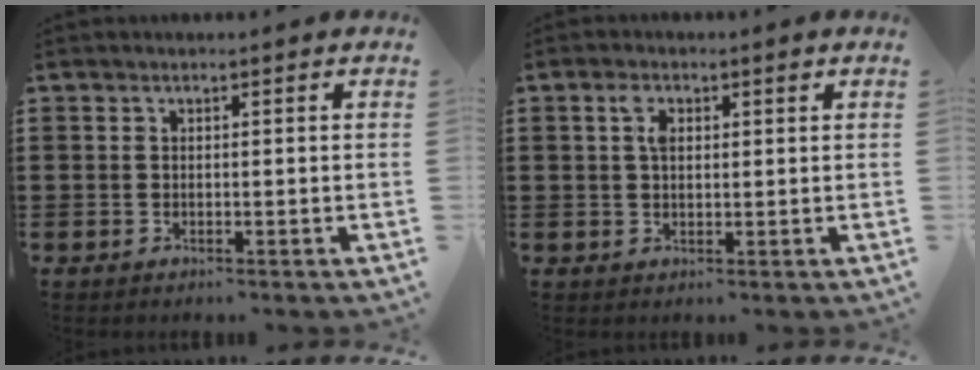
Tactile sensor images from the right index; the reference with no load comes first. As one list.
[{"total": 3.0, "force": [1.0, 1.3, 2.5], "torque": [-0.046, 0.005, 0.014]}]